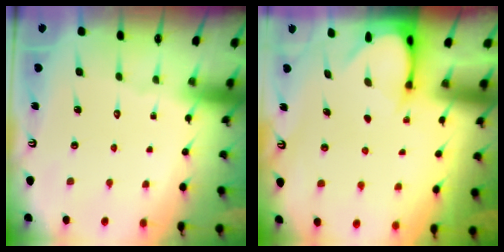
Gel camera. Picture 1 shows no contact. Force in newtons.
{"total": 3.4, "press": 3.4, "slide": 0.3}